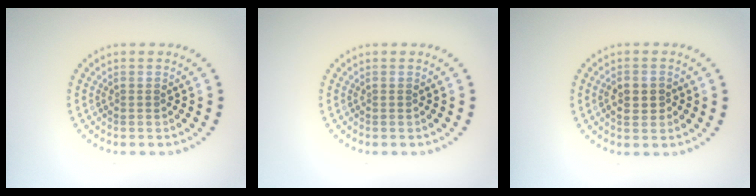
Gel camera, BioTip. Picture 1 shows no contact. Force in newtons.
{"total": 0.0}
{"total": 2.4, "press": 2.4, "slide": 0.2}